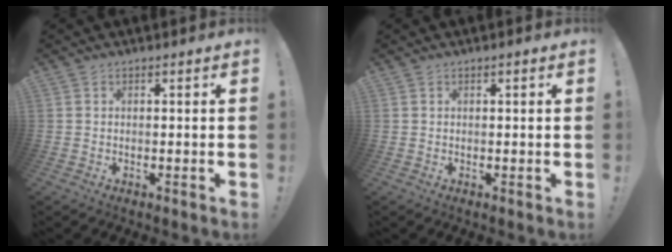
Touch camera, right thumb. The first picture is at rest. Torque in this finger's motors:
{"motor_torque": [0.25, 0.21, 0.11, 0.05, -0.04]}